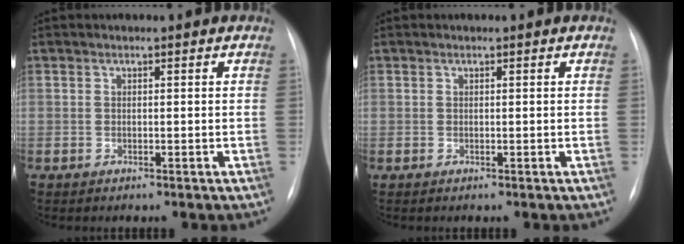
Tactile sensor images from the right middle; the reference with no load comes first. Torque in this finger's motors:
{"motor_torque": [-0.47, -0.18, 0.10, 0.03]}